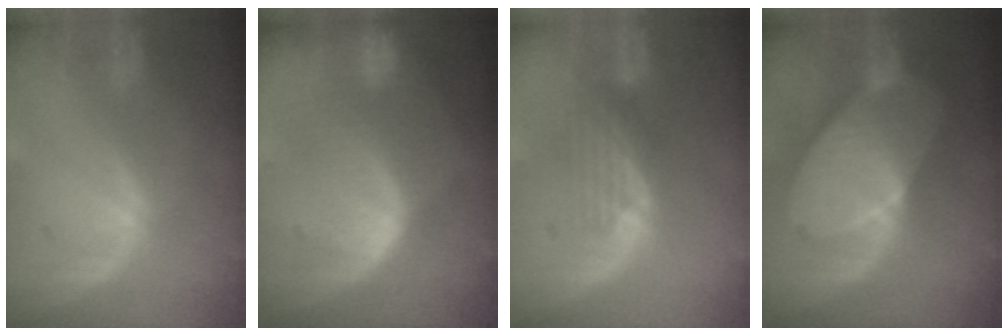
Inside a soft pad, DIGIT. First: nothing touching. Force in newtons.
{"total": 8.6, "press": 7.4, "slide": 4.4}
{"total": 4.2, "press": 3.8, "slide": 1.9}
{"total": 10.3, "press": 10.3, "slide": 0.7}